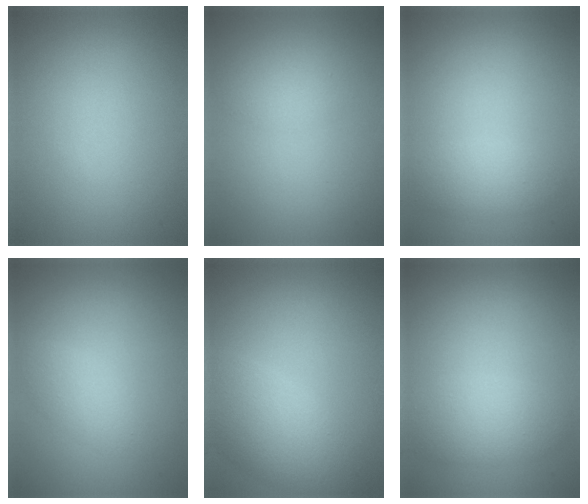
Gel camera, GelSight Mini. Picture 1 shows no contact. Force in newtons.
{"total": 1.3, "press": 1.3, "slide": 0.0}
{"total": 2.1, "press": 2.1, "slide": 0.1}
{"total": 1.9, "press": 1.9, "slide": 0.1}
{"total": 5.2, "press": 5.2, "slide": 0.3}
{"total": 3.4, "press": 3.4, "slide": 0.1}